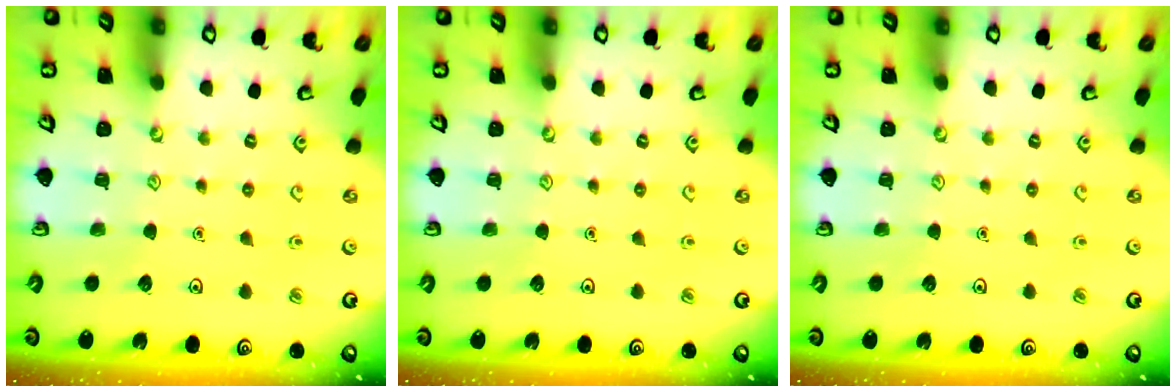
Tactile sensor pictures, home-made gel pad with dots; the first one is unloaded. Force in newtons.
{"total": 0.0}
{"total": 0.0}